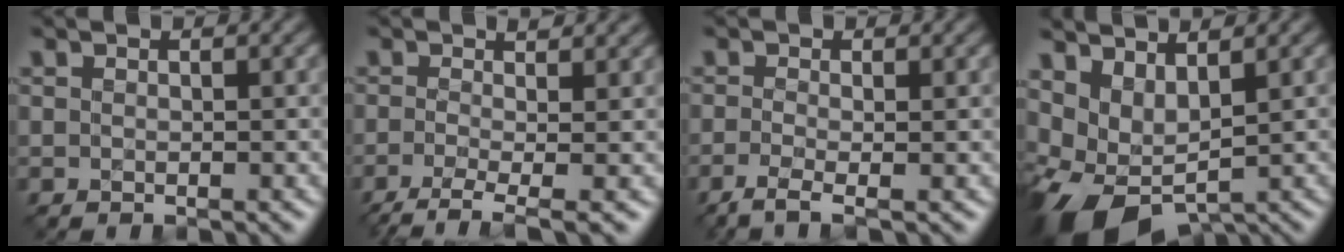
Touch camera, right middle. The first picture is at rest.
{"total": 5.4, "force": [-1.6, 1.7, 4.8], "torque": [-0.071, 0.001, -0.037]}
{"total": 2.2, "force": [-1.0, 0.6, 1.9], "torque": [-0.037, -0.004, -0.033]}
{"total": 6.3, "force": [0.4, 3.7, 5.1], "torque": [-0.111, -0.007, 0.013]}